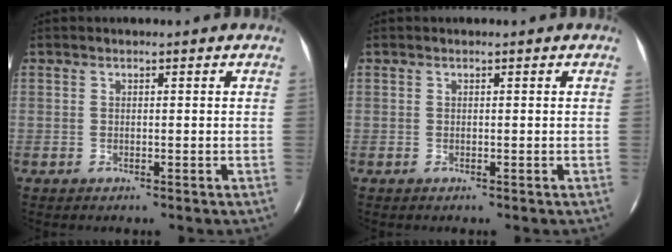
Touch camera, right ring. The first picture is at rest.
{"total": 0.0}